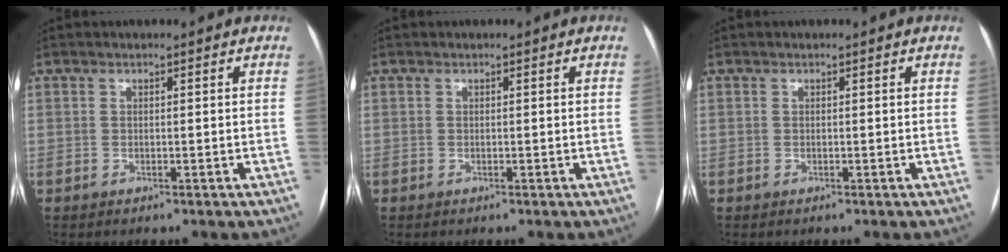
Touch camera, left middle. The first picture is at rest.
{"total": 0.0}
{"total": 0.0}